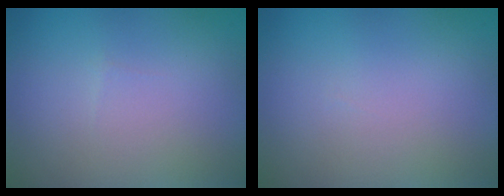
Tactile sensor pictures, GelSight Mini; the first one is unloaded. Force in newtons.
{"total": 0.0}